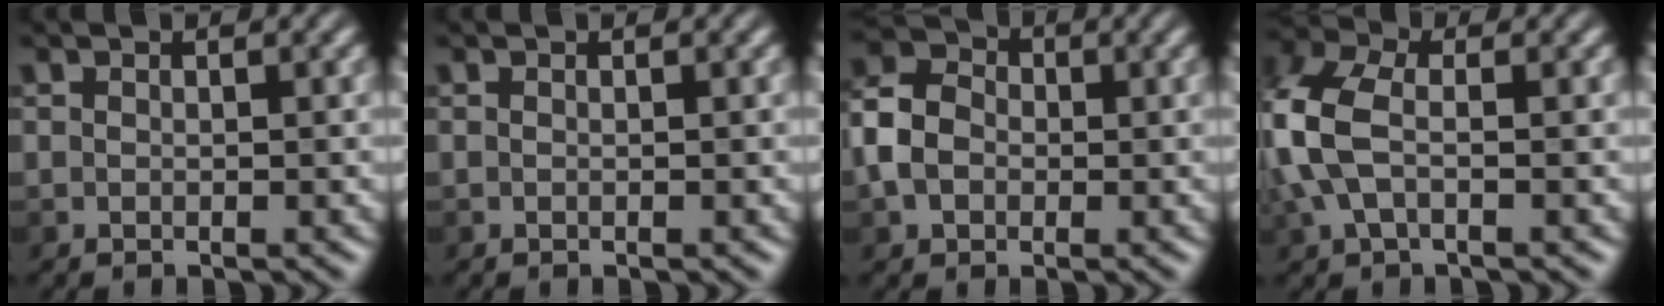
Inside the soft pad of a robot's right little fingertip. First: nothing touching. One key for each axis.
{"total": 0.0}
{"total": 4.9, "fx": -0.7, "fy": 3.8, "fz": 2.9, "tx": -0.071, "ty": 0.011, "tz": -0.018}
{"total": 6.5, "fx": -0.3, "fy": 4.0, "fz": 5.1, "tx": -0.156, "ty": 0.010, "tz": -0.011}